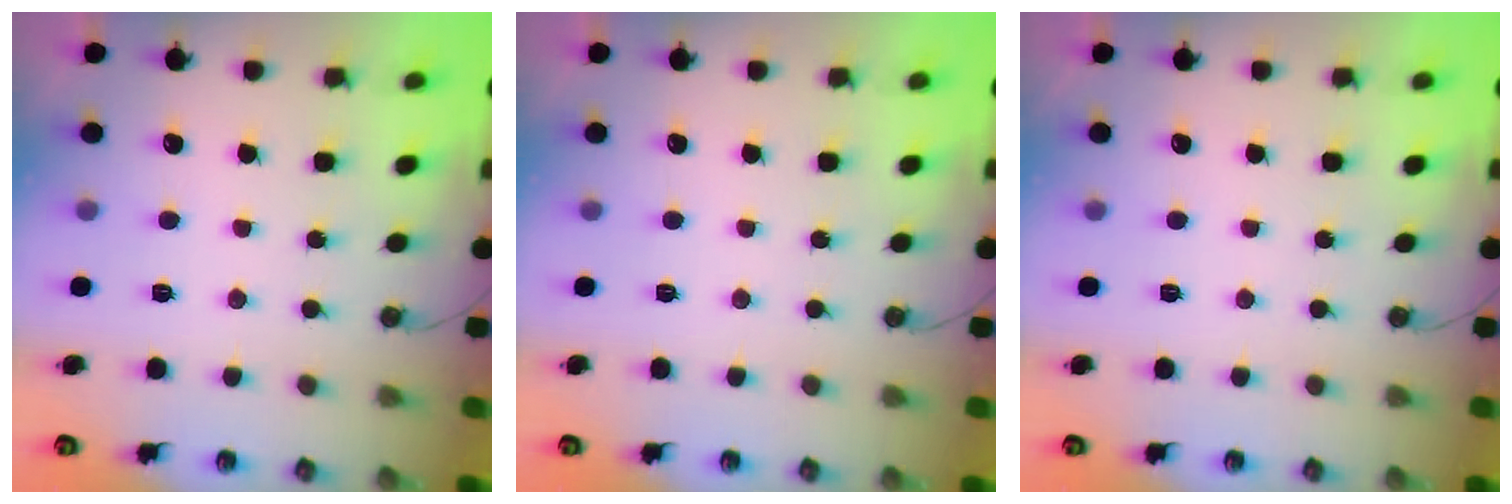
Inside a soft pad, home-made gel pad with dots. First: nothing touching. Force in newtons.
{"total": 0.0}
{"total": 0.0}